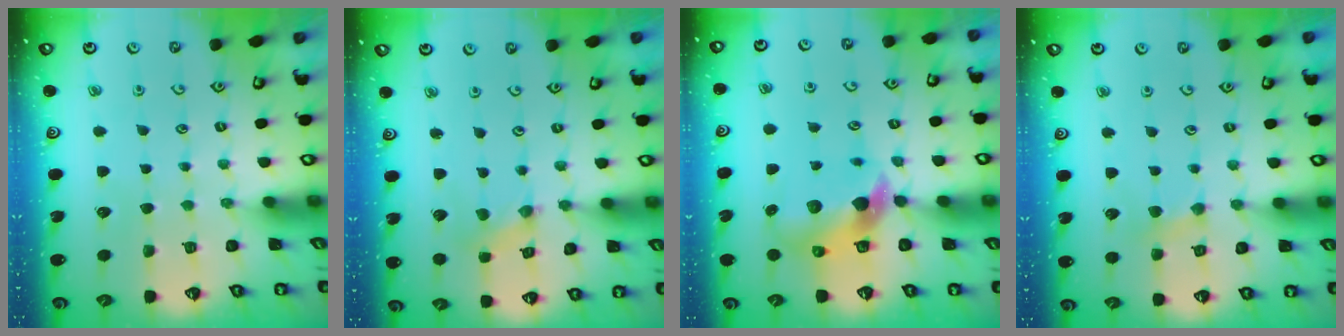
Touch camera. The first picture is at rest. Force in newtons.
{"total": 1.0, "press": 1.0, "slide": 0.2}
{"total": 7.1, "press": 7.0, "slide": 1.0}
{"total": 3.7, "press": 3.6, "slide": 0.6}